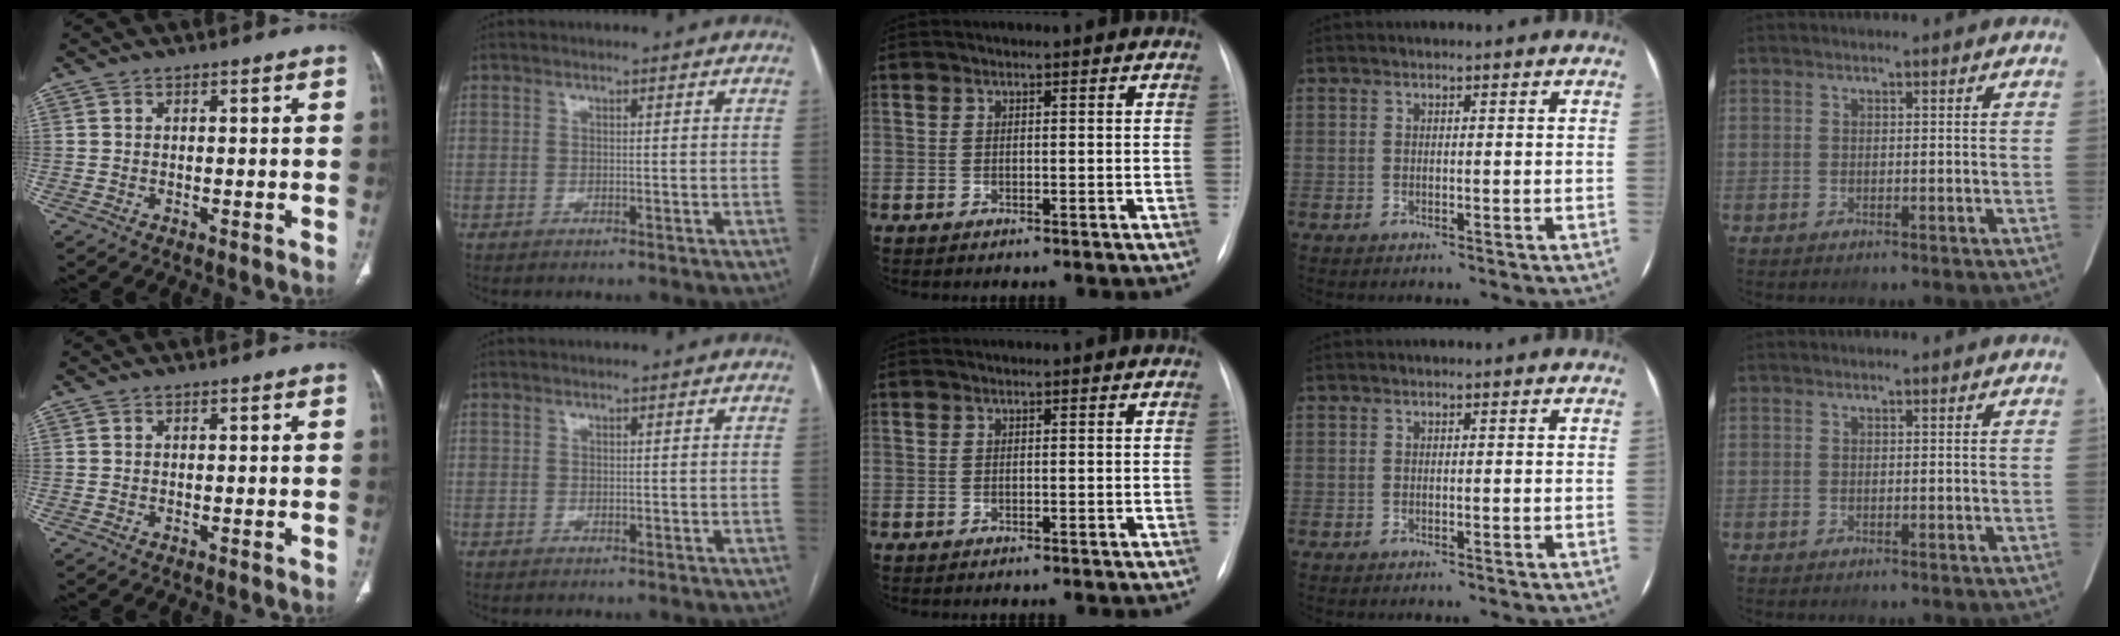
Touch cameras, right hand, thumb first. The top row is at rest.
{}